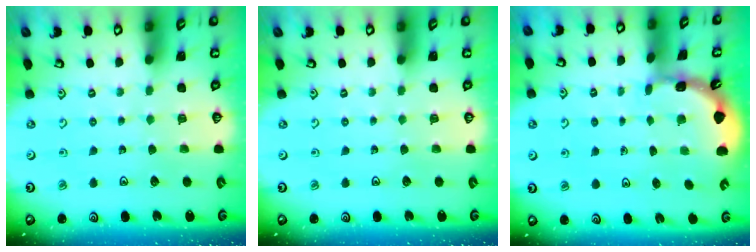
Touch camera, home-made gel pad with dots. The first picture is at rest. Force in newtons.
{"total": 0.0}
{"total": 1.6, "press": 1.6, "slide": 0.1}